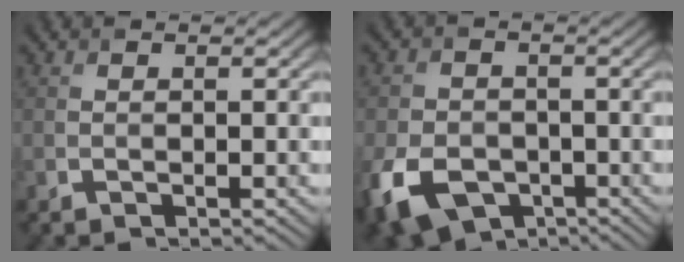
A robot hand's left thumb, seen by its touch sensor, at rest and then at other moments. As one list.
[{"total": 9.3, "force": [-4.2, 6.2, 5.5], "torque": [-0.140, -0.029, -0.078]}]